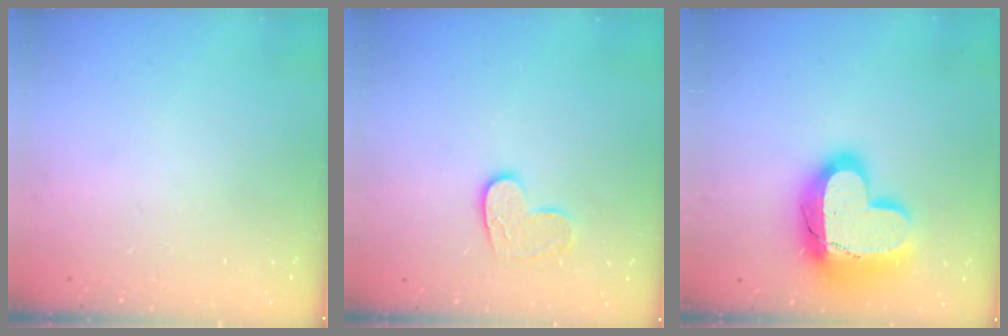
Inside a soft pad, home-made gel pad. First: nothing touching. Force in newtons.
{"total": 9.5, "press": 9.5, "slide": 0.6}
{"total": 20.9, "press": 20.9, "slide": 1.8}